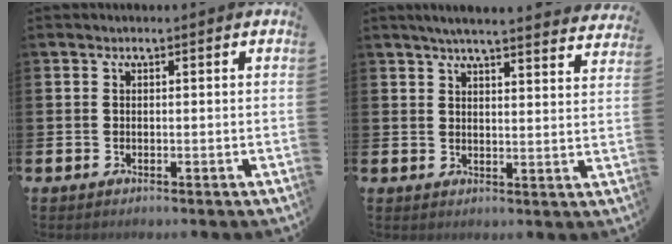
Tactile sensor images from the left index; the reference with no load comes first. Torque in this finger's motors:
{"motor_torque": [0.95, -1.20, 0.48, 0.12]}